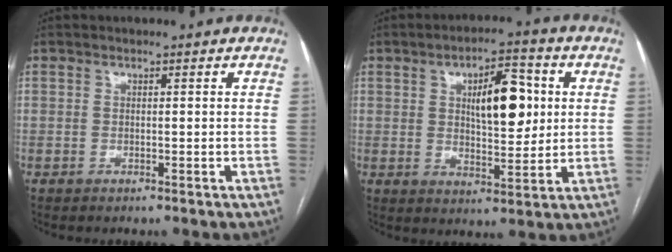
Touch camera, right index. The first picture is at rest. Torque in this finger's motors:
{"motor_torque": [0.87, 0.61, 0.27, 0.12]}